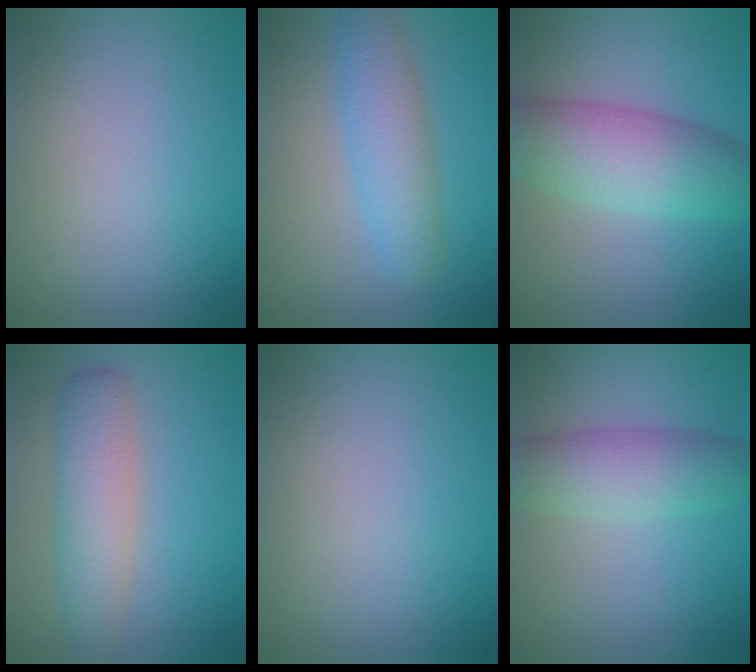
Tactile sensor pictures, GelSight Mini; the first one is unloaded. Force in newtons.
{"total": 4.1, "press": 4.1, "slide": 0.1}
{"total": 7.3, "press": 7.3, "slide": 0.2}
{"total": 4.2, "press": 4.2, "slide": 0.1}
{"total": 0.0}
{"total": 5.2, "press": 5.2, "slide": 0.1}